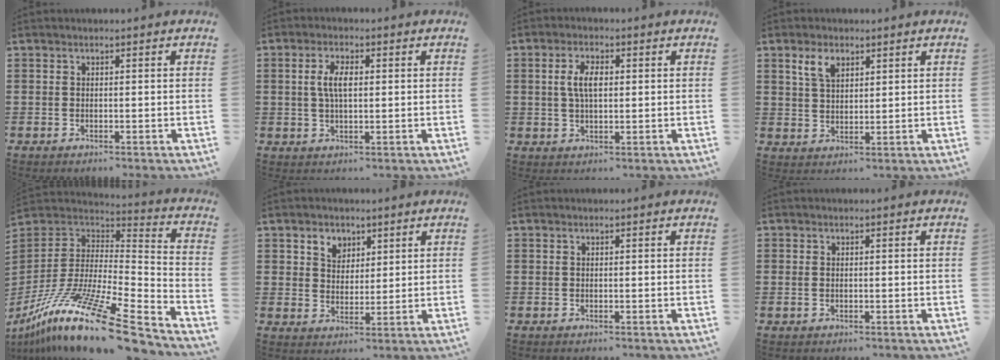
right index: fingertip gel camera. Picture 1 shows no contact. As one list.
[{"total": 4.4, "force": [0.6, 1.9, 4.0], "torque": [-0.081, 0.009, 0.008]}, {"total": 4.6, "force": [0.7, 2.1, 4.0], "torque": [-0.082, 0.010, 0.009]}, {"total": 3.8, "force": [2.3, 2.0, 2.3], "torque": [-0.053, 0.008, 0.041]}, {"total": 17.7, "force": [-11.9, 2.8, 12.8], "torque": [-0.242, 0.030, -0.213]}, {"total": 3.7, "force": [2.3, 2.8, 0.7], "torque": [-0.027, 0.011, 0.041]}, {"total": 0.0}, {"total": 0.8, "force": [-0.1, 0.4, 0.7], "torque": [-0.016, 0.001, -0.002]}]